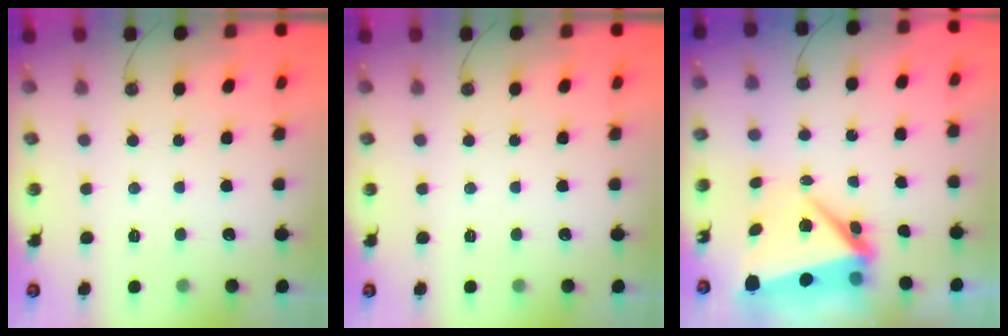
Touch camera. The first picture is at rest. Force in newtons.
{"total": 0.0}
{"total": 10.3, "press": 9.3, "slide": 4.3}